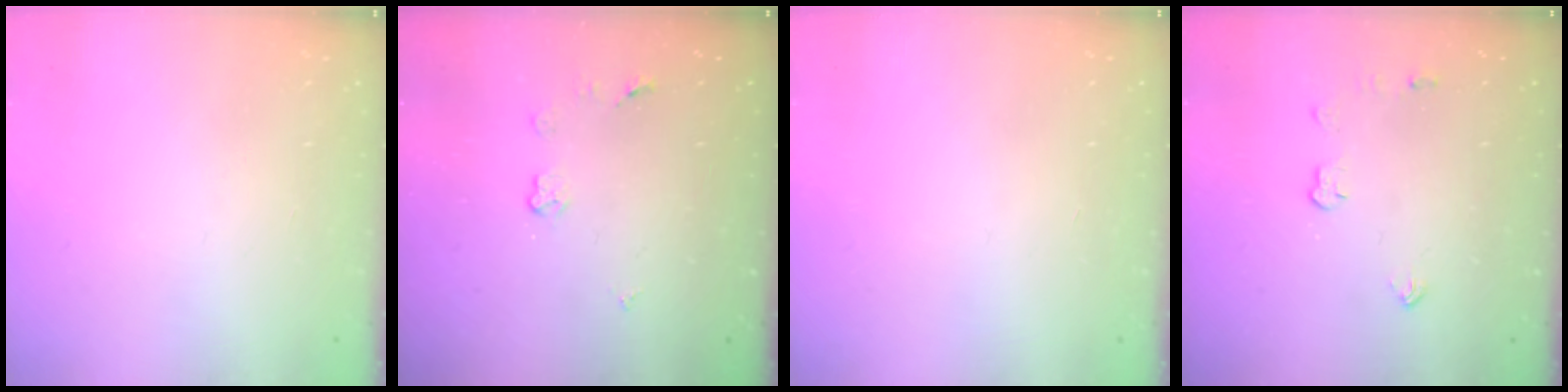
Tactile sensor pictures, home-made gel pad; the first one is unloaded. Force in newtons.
{"total": 4.0, "press": 3.9, "slide": 0.6}
{"total": 0.0}
{"total": 3.6, "press": 3.5, "slide": 0.6}